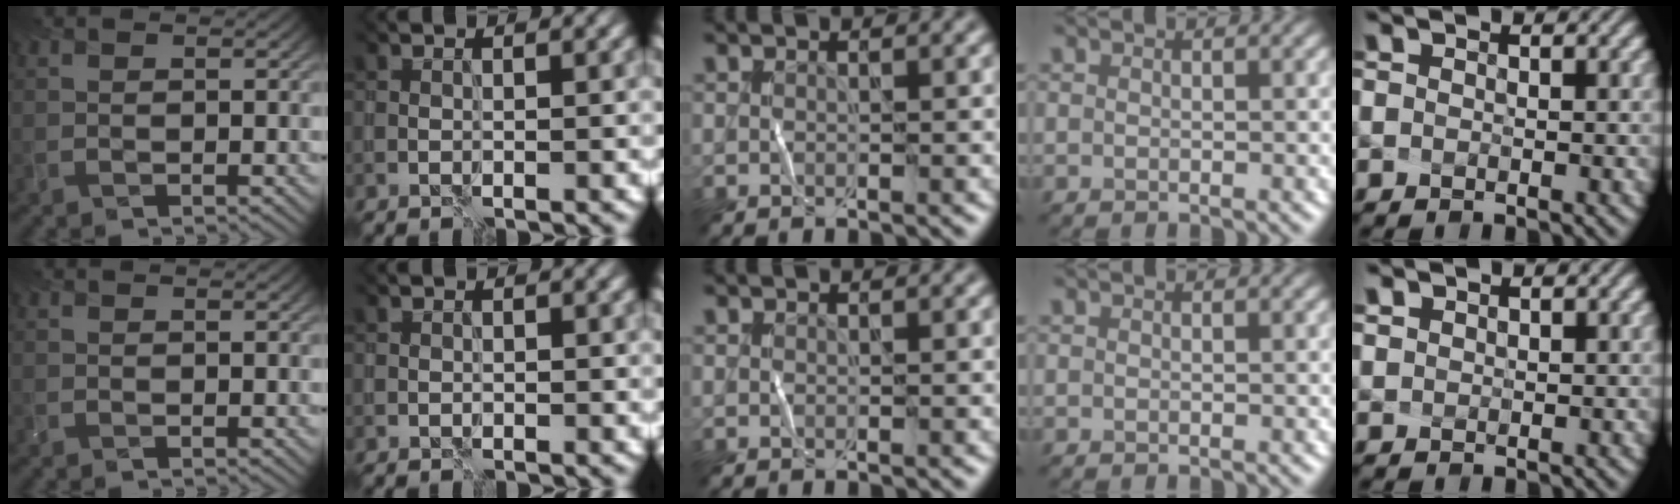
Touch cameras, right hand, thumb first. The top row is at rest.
{"middle": {"total": 0.8, "force": [0.1, -0.4, -0.7], "torque": [0.011, 0.003, 0.001]}, "little": {"total": 1.3, "force": [1.1, 0.7, 0.2], "torque": [0.002, 0.014, 0.012]}}